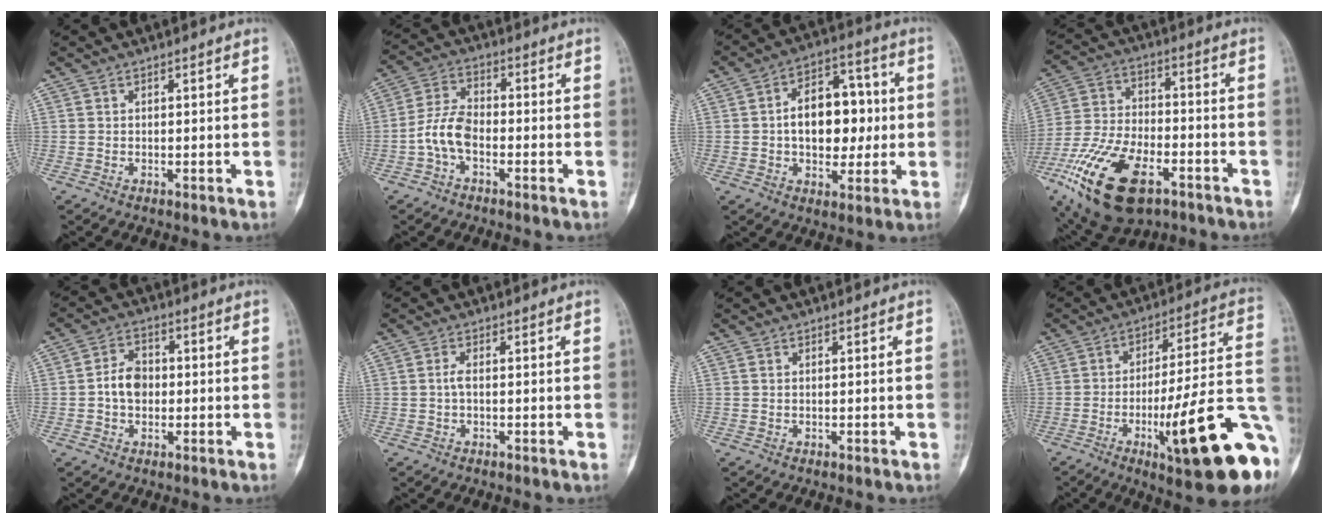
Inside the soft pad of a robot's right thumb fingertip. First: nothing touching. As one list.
[{"total": 6.9, "force": [-2.4, 3.8, 5.2], "torque": [-0.105, 0.028, -0.054]}, {"total": 14.3, "force": [0.3, 9.2, 10.9], "torque": [-0.119, 0.025, 0.004]}, {"total": 20.6, "force": [-10.4, 10.2, 14.6], "torque": [-0.292, 0.031, -0.181]}, {"total": 5.9, "force": [-0.4, 4.4, 3.9], "torque": [-0.052, 0.016, -0.014]}, {"total": 1.4, "force": [-0.2, 0.5, 1.3], "torque": [-0.027, 0.002, -0.005]}, {"total": 0.0}, {"total": 23.7, "force": [-8.0, 4.3, 21.9], "torque": [-0.267, 0.022, -0.111]}]